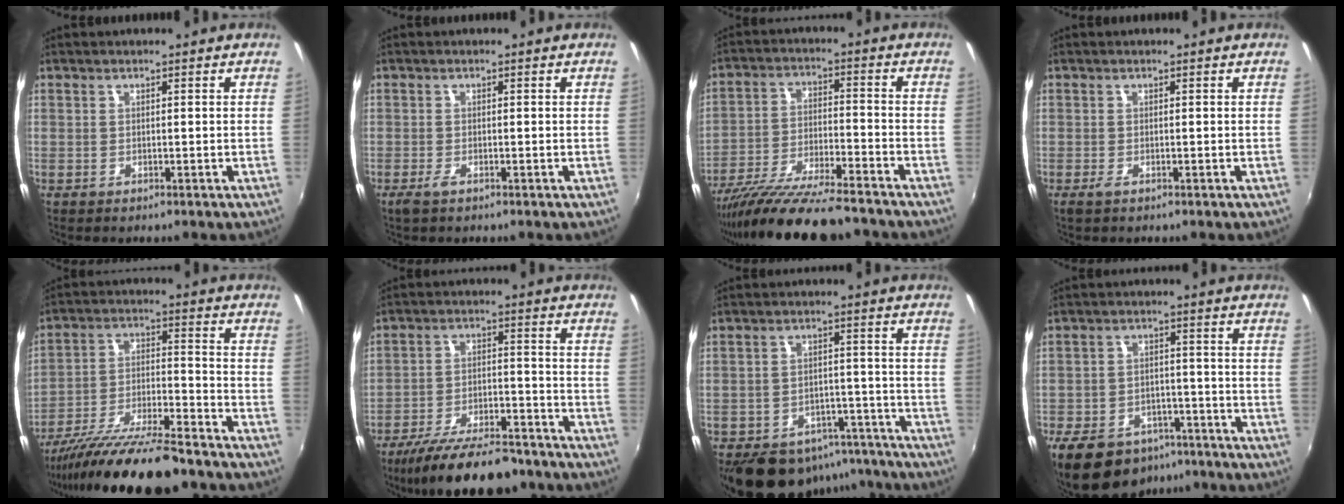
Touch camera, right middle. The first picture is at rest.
{"total": 1.7, "force": [-1.1, 0.4, 1.2], "torque": [-0.026, -0.006, -0.021]}
{"total": 17.3, "force": [-14.8, 2.0, 8.8], "torque": [-0.177, -0.044, -0.247]}
{"total": 1.0, "force": [-0.6, 0.2, 0.8], "torque": [-0.017, -0.004, -0.012]}
{"total": 17.5, "force": [-14.4, 2.2, 9.6], "torque": [-0.189, -0.035, -0.244]}
{"total": 18.6, "force": [-15.3, 5.3, 9.2], "torque": [-0.176, -0.021, -0.228]}
{"total": 16.0, "force": [-12.2, 8.3, 6.0], "torque": [-0.126, 0.017, -0.148]}
{"total": 14.9, "force": [-10.4, 8.5, 6.3], "torque": [-0.151, -0.002, -0.146]}